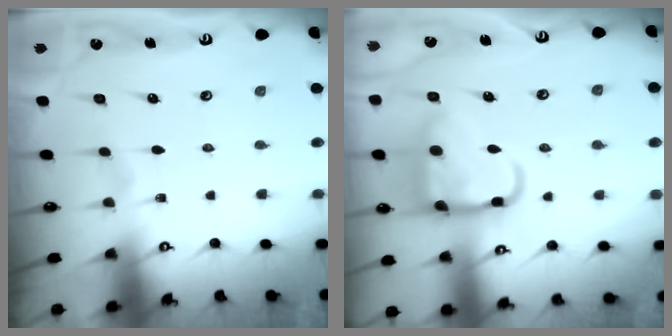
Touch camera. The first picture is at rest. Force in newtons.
{"total": 15.0, "press": 14.9, "slide": 1.5}